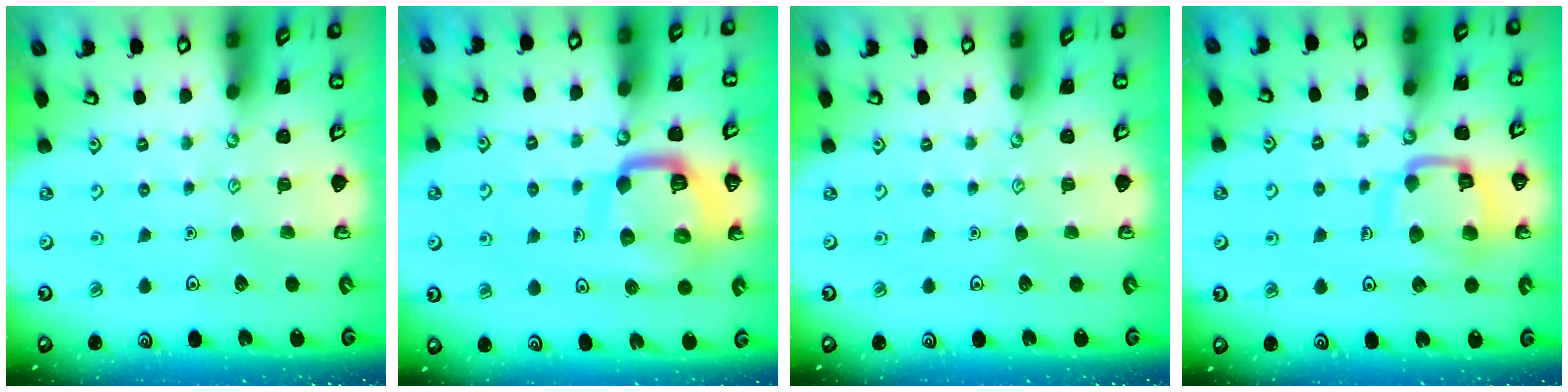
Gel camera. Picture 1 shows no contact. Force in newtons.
{"total": 13.2, "press": 13.1, "slide": 1.6}
{"total": 0.0}
{"total": 13.4, "press": 13.3, "slide": 1.4}